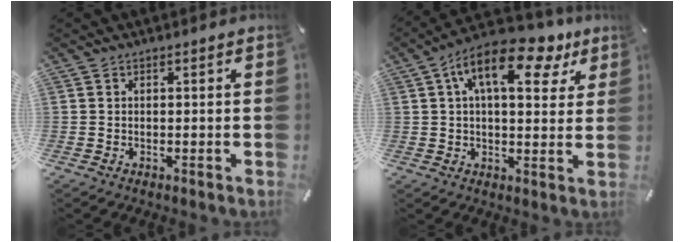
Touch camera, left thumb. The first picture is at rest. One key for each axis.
{"total": 15.1, "fx": 6.9, "fy": 6.9, "fz": 11.6, "tx": -0.180, "ty": -0.019, "tz": 0.112}